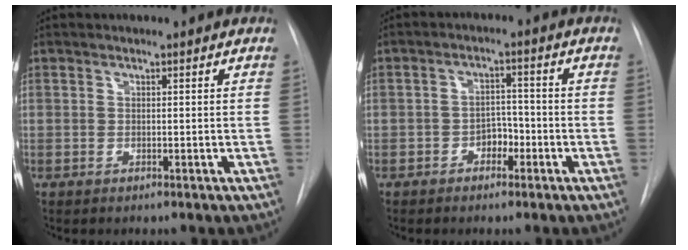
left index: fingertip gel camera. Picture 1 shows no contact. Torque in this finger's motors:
{"motor_torque": [-0.06, -0.10, 0.00, -0.01]}